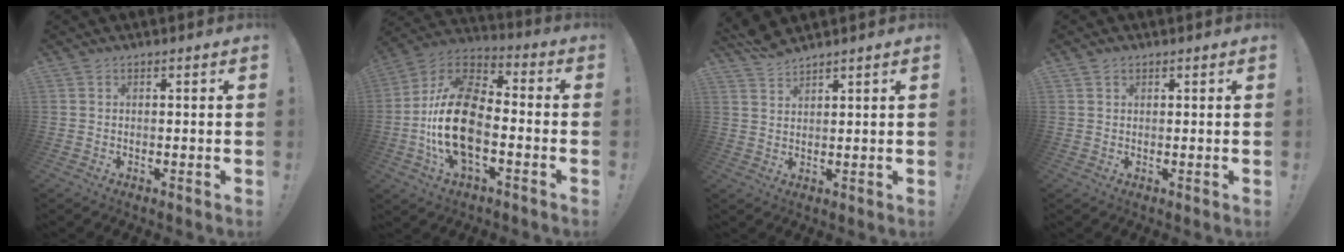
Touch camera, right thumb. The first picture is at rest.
{"total": 21.3, "force": [-4.5, 11.8, 17.2], "torque": [-0.334, 0.030, -0.070]}
{"total": 4.3, "force": [4.1, 0.2, 1.1], "torque": [-0.021, -0.025, 0.076]}
{"total": 1.1, "force": [0.8, 0.8, 0.2], "torque": [0.003, -0.002, 0.014]}